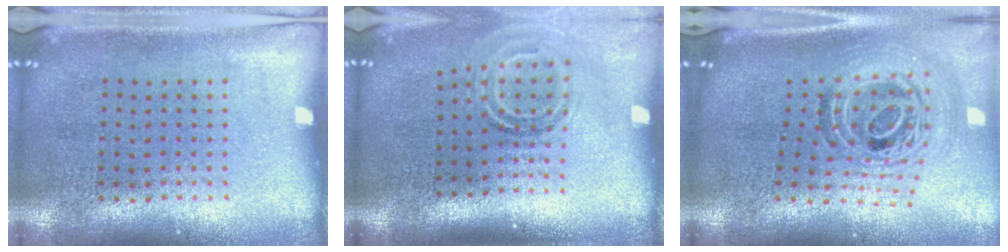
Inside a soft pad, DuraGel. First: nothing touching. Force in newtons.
{"total": 1.9, "press": 1.2, "slide": 1.5}
{"total": 1.9, "press": 1.5, "slide": 1.2}